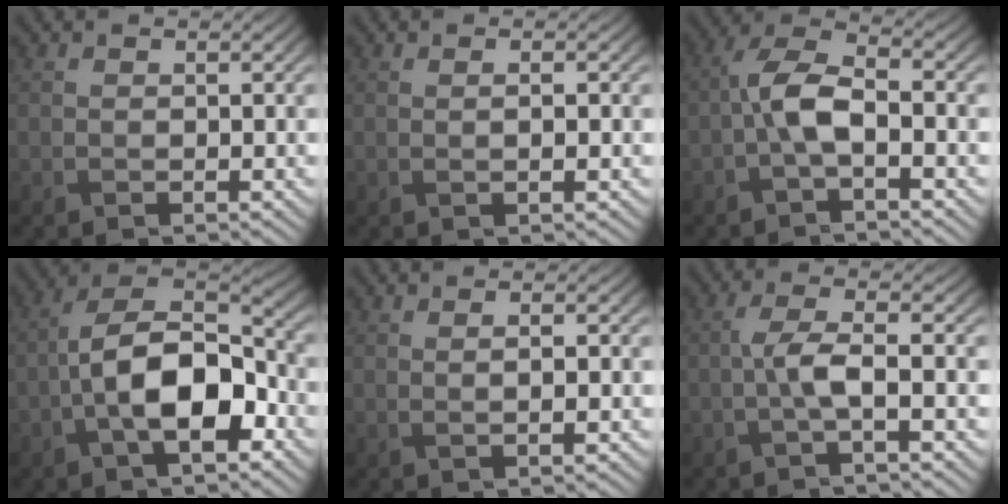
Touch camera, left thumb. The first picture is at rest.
{"total": 1.2, "force": [0.1, 0.2, 1.2], "torque": [-0.027, 0.002, 0.001]}
{"total": 5.5, "force": [-1.5, 2.2, 4.9], "torque": [-0.100, 0.015, -0.040]}
{"total": 12.2, "force": [-3.6, 6.2, 9.8], "torque": [-0.175, 0.009, -0.076]}
{"total": 1.5, "force": [0.2, 0.2, 1.5], "torque": [-0.032, 0.003, 0.002]}
{"total": 3.7, "force": [-0.7, 0.7, 3.5], "torque": [-0.077, 0.008, -0.021]}